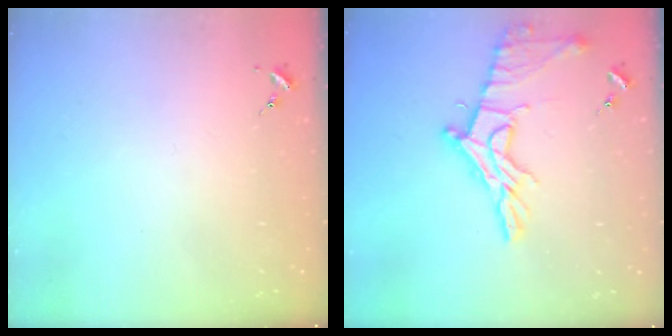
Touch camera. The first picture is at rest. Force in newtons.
{"total": 14.4, "press": 14.4, "slide": 1.1}